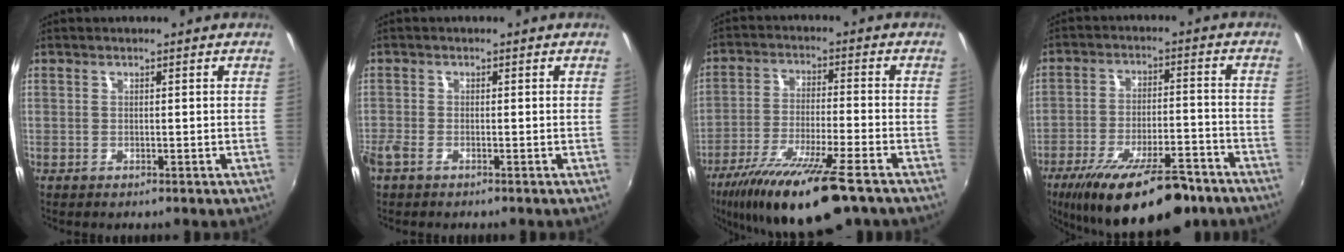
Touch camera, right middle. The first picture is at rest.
{"total": 2.7, "force": [-1.9, 1.1, 1.6], "torque": [-0.041, -0.008, -0.040]}
{"total": 17.8, "force": [-12.8, 2.7, 12.1], "torque": [-0.232, -0.040, -0.219]}
{"total": 20.6, "force": [-14.9, 6.2, 12.9], "torque": [-0.230, -0.038, -0.220]}